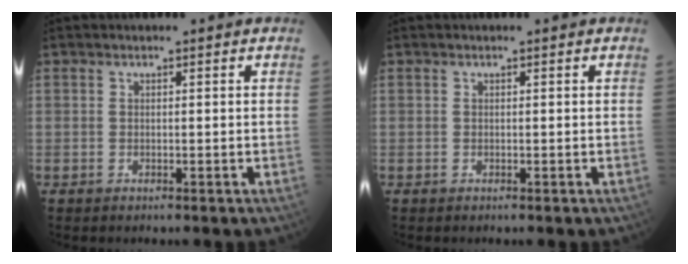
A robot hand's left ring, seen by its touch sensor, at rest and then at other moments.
{"total": 0.0}